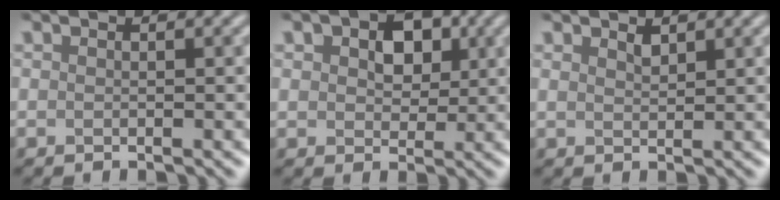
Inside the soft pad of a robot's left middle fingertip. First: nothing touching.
{"total": 2.8, "force": [1.5, 2.0, 1.3], "torque": [-0.036, 0.016, 0.034]}
{"total": 1.1, "force": [0.8, -0.4, -0.6], "torque": [-0.004, 0.013, 0.028]}